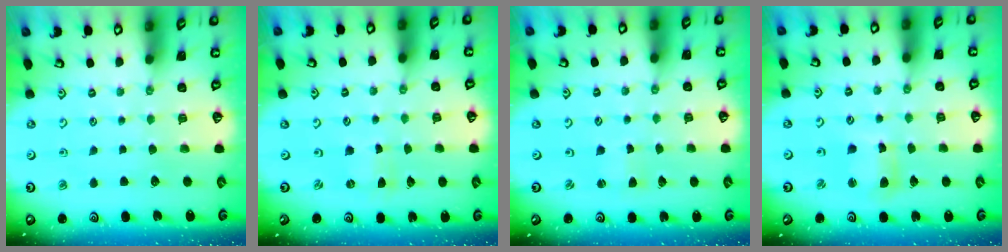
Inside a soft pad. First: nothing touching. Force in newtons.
{"total": 0.0}
{"total": 1.7, "press": 1.7, "slide": 0.4}
{"total": 6.1, "press": 6.1, "slide": 0.7}